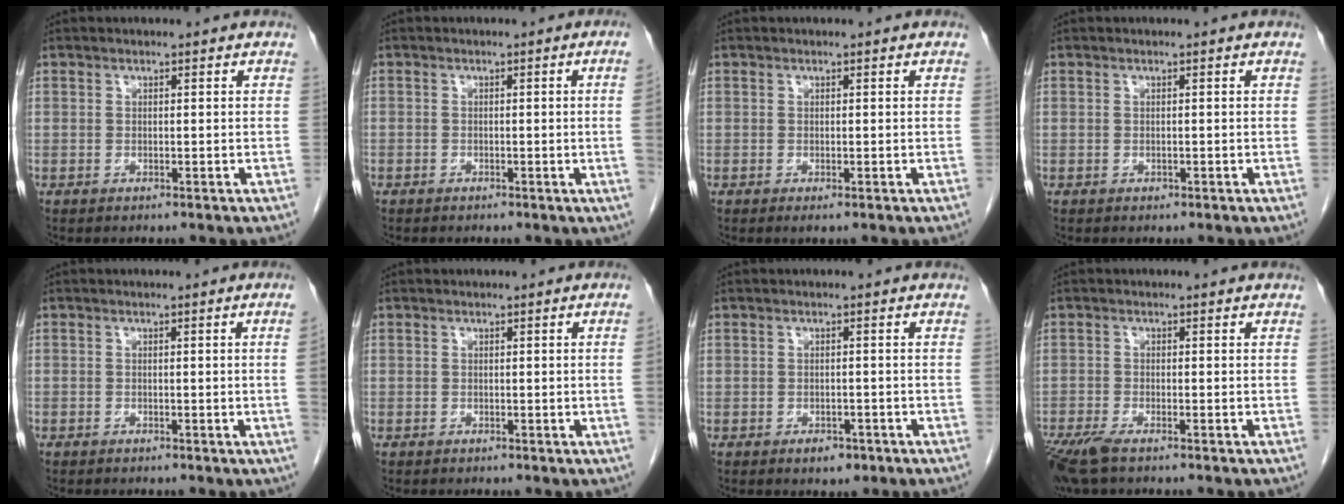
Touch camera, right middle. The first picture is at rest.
{"total": 2.3, "force": [-0.4, -0.8, 2.1], "torque": [-0.023, 0.000, -0.006]}
{"total": 0.6, "force": [-0.3, 0.1, 0.6], "torque": [-0.007, -0.002, -0.004]}
{"total": 0.0}
{"total": 1.5, "force": [-0.3, -0.5, 1.4], "torque": [-0.014, 0.000, -0.006]}
{"total": 1.1, "force": [-0.1, -0.4, 1.0], "torque": [-0.005, 0.001, -0.001]}
{"total": 2.3, "force": [-1.4, 1.3, 1.3], "torque": [-0.013, 0.003, -0.011]}
{"total": 5.2, "force": [-3.8, 0.9, 3.4], "torque": [-0.068, -0.015, -0.070]}